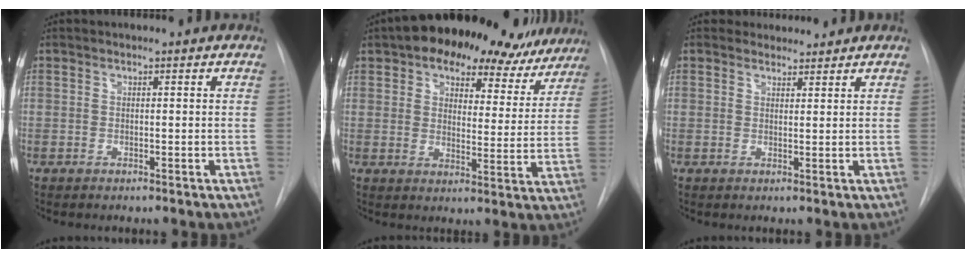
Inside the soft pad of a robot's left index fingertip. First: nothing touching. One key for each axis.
{"total": 22.1, "fx": 17.2, "fy": 10.1, "fz": 9.5, "tx": -0.147, "ty": 0.026, "tz": 0.217}
{"total": 2.5, "fx": 2.2, "fy": 1.0, "fz": -0.4, "tx": 0.011, "ty": 0.008, "tz": 0.029}